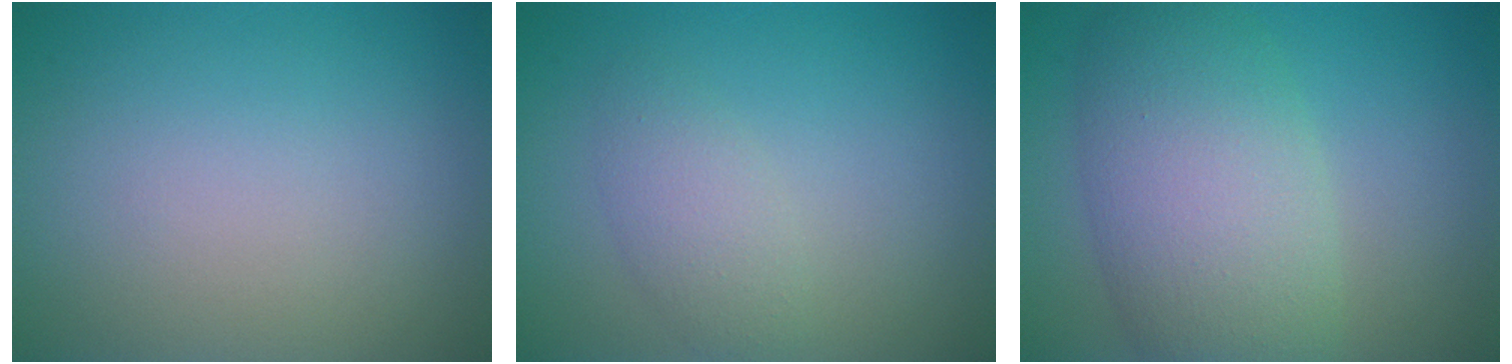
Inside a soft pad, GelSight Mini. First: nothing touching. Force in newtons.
{"total": 2.2, "press": 2.2, "slide": 0.1}
{"total": 8.4, "press": 8.4, "slide": 0.5}